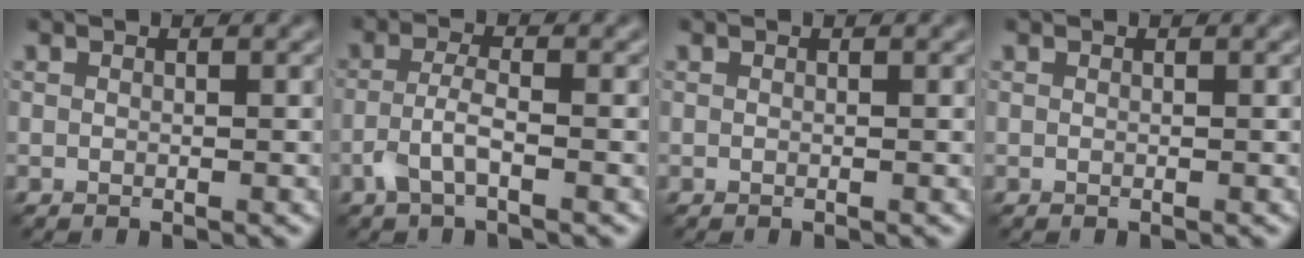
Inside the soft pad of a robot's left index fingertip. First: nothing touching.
{"total": 2.6, "force": [-1.2, 0.7, 2.1], "torque": [-0.047, 0.005, -0.032]}
{"total": 0.0}
{"total": 0.0}